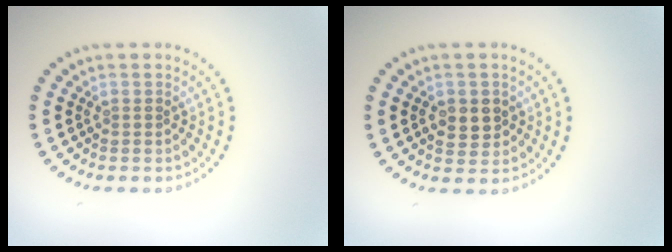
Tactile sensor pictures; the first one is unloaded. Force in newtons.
{"total": 2.5, "press": 2.5, "slide": 0.3}